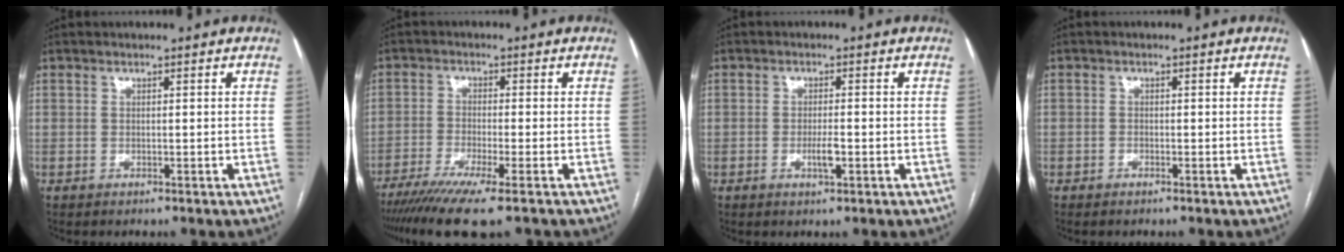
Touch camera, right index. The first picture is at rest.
{"total": 9.9, "force": [-7.3, 0.1, 6.7], "torque": [-0.110, -0.022, -0.120]}
{"total": 2.7, "force": [-0.9, 0.5, 2.5], "torque": [-0.049, -0.002, -0.013]}
{"total": 0.8, "force": [-0.6, 0.5, 0.1], "torque": [-0.003, 0.002, -0.011]}